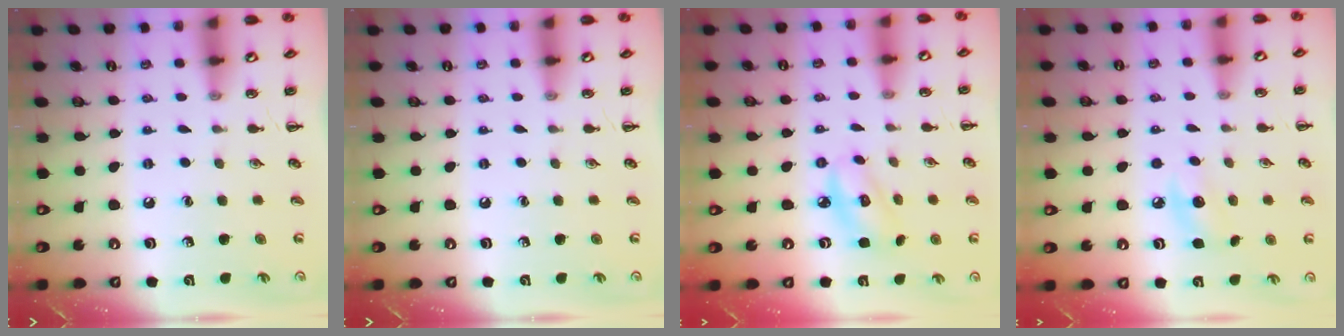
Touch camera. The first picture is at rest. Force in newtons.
{"total": 0.0}
{"total": 4.3, "press": 4.3, "slide": 0.5}
{"total": 7.4, "press": 7.2, "slide": 1.8}